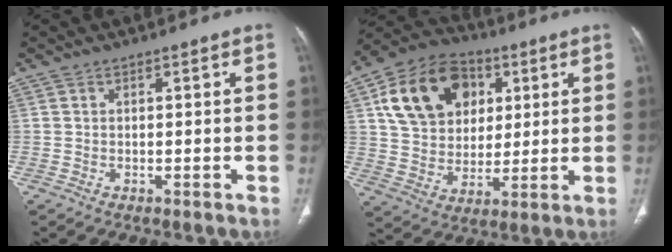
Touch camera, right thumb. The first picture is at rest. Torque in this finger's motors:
{"motor_torque": [0.68, 3.33, 1.40, 0.21, 0.15]}